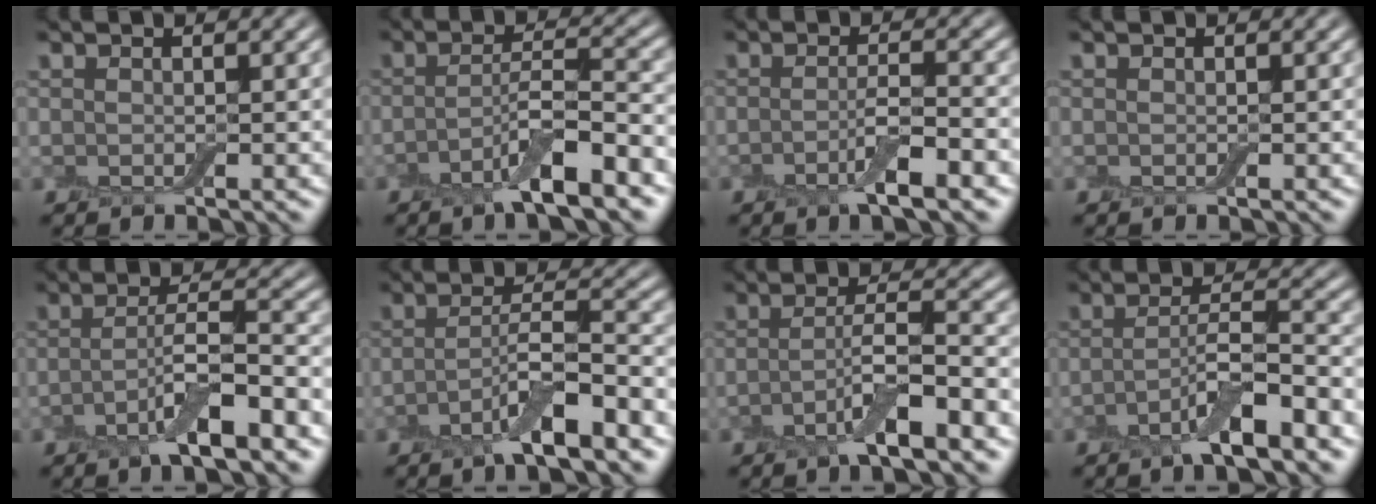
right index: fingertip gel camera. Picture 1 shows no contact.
{"total": 5.4, "force": [-3.1, 0.9, 4.3], "torque": [-0.071, 0.006, -0.059]}
{"total": 3.1, "force": [-1.5, 0.5, 2.6], "torque": [-0.045, 0.001, -0.028]}
{"total": 0.0}
{"total": 5.4, "force": [-2.8, 0.9, 4.5], "torque": [-0.075, 0.007, -0.052]}
{"total": 5.5, "force": [-3.1, 1.0, 4.5], "torque": [-0.075, 0.006, -0.058]}
{"total": 4.7, "force": [-2.4, 0.7, 4.0], "torque": [-0.067, 0.007, -0.049]}
{"total": 5.0, "force": [-2.9, 0.9, 4.0], "torque": [-0.067, 0.006, -0.056]}